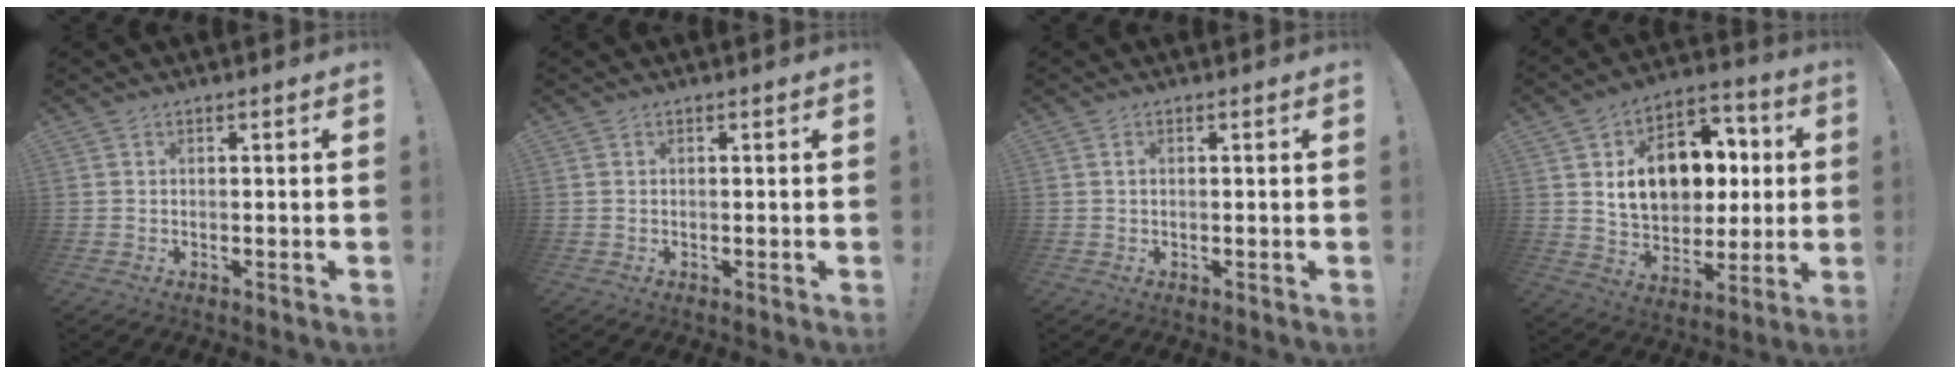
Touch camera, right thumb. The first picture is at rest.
{"total": 0.0}
{"total": 0.8, "force": [0.2, 0.4, 0.7], "torque": [-0.014, 0.002, 0.003]}
{"total": 17.3, "force": [3.7, 13.0, 10.9], "torque": [-0.162, -0.004, 0.080]}